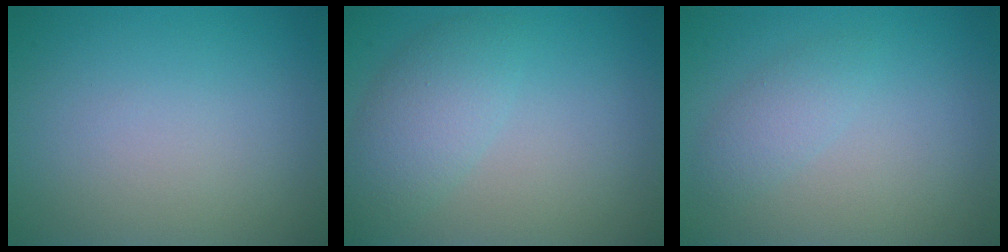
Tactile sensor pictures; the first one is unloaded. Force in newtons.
{"total": 3.6, "press": 3.6, "slide": 0.1}
{"total": 1.6, "press": 1.6, "slide": 0.0}